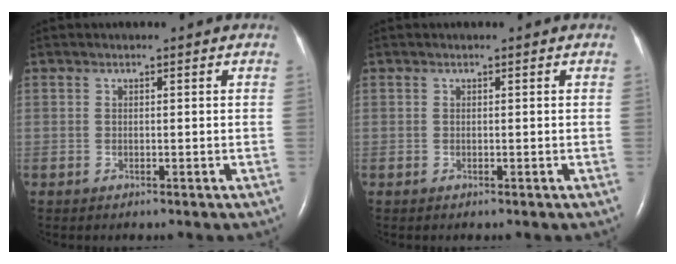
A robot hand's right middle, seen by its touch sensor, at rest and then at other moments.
{"total": 0.0}